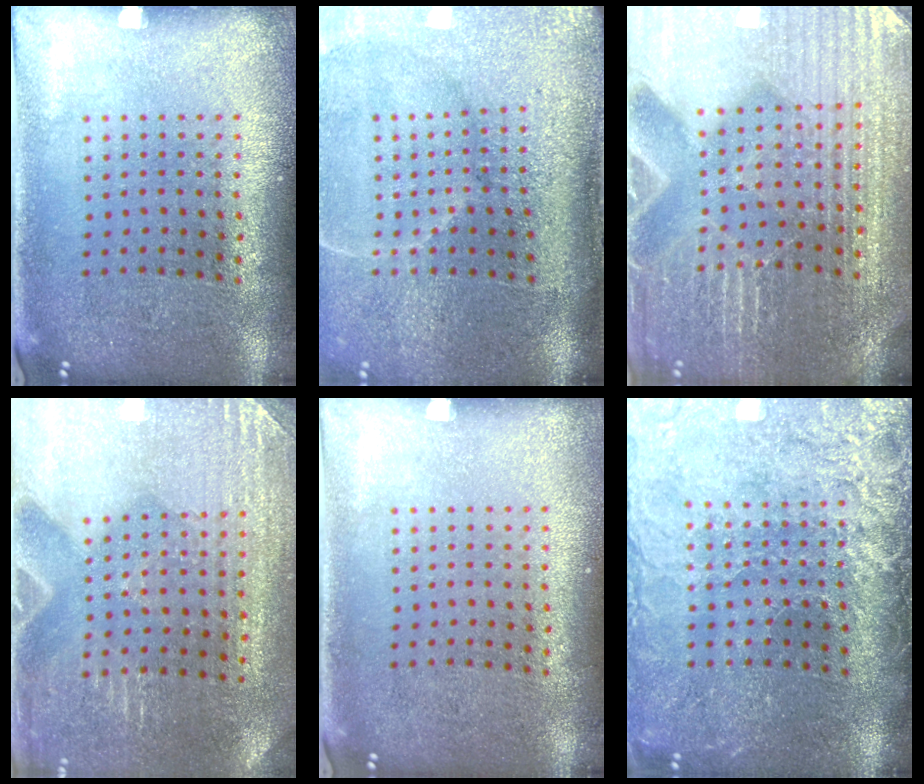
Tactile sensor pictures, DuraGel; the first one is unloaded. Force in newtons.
{"total": 4.7, "press": 3.9, "slide": 2.7}
{"total": 4.9, "press": 4.6, "slide": 1.5}
{"total": 2.9, "press": 2.9, "slide": 0.3}
{"total": 0.0}
{"total": 4.0, "press": 3.5, "slide": 2.0}